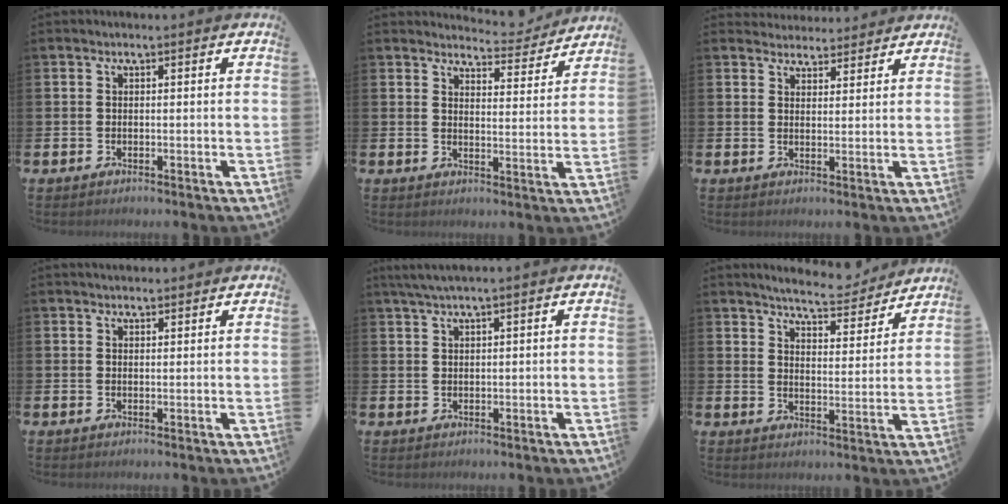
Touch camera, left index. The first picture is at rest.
{"total": 4.7, "force": [4.6, 0.8, 0.3], "torque": [-0.002, -0.039, 0.077]}
{"total": 3.5, "force": [3.3, 1.0, -0.3], "torque": [0.000, -0.018, 0.061]}
{"total": 1.8, "force": [1.8, 0.5, 0.2], "torque": [0.006, -0.005, 0.030]}
{"total": 2.4, "force": [1.8, -0.1, 1.7], "torque": [-0.037, 0.004, 0.033]}
{"total": 6.4, "force": [6.2, 0.6, 1.2], "torque": [-0.034, -0.043, 0.107]}